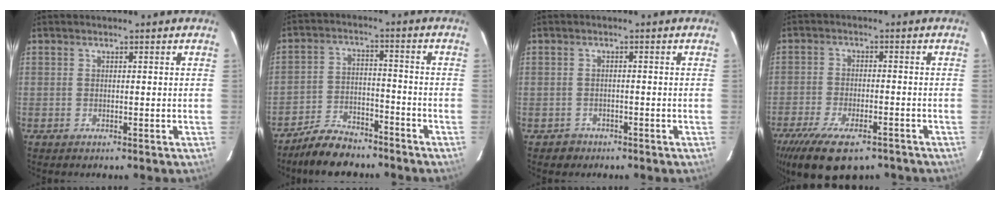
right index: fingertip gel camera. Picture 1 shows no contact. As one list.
[{"total": 9.9, "force": [-8.3, 4.1, 3.5], "torque": [-0.090, 0.014, -0.134]}, {"total": 2.3, "force": [-1.4, 1.8, 0.0], "torque": [-0.006, 0.006, -0.017]}, {"total": 15.4, "force": [-10.9, 5.8, 9.2], "torque": [-0.199, -0.043, -0.175]}]